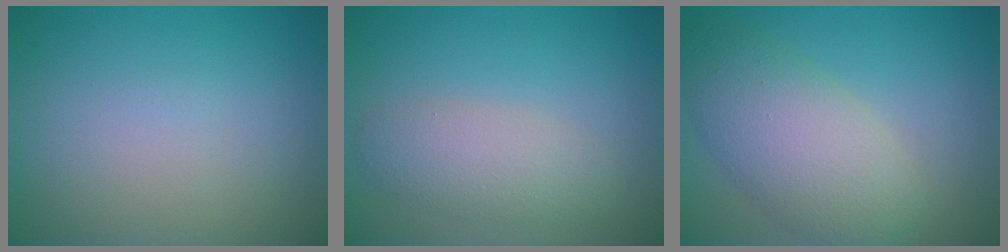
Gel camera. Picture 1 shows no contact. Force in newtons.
{"total": 3.3, "press": 3.3, "slide": 0.2}
{"total": 6.5, "press": 6.5, "slide": 0.4}